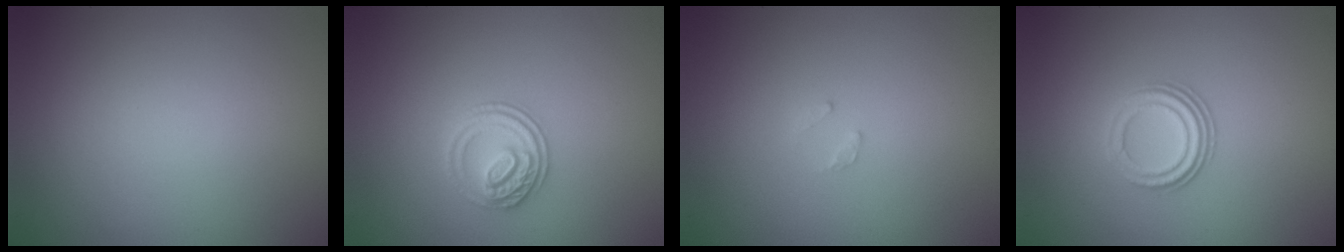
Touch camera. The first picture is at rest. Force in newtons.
{"total": 2.8, "press": 2.7, "slide": 1.0}
{"total": 0.8, "press": 0.7, "slide": 0.1}
{"total": 3.0, "press": 2.1, "slide": 2.1}